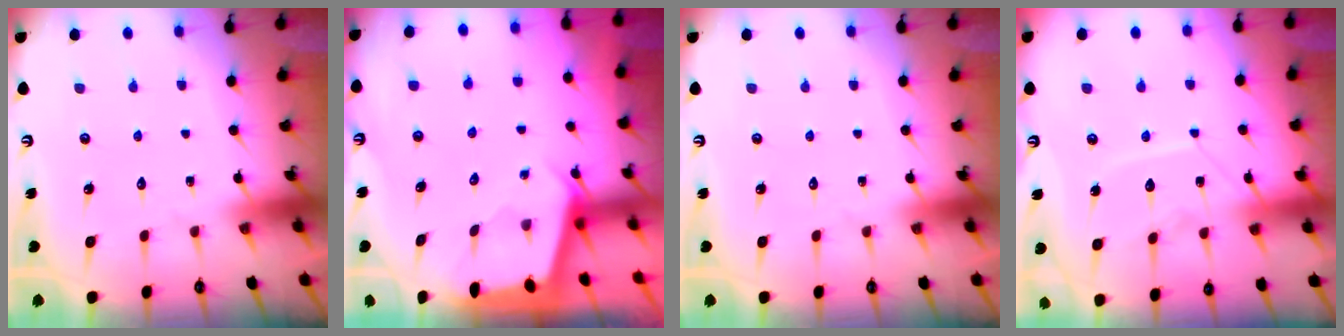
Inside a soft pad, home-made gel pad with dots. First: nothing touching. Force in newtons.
{"total": 2.2, "press": 2.1, "slide": 0.3}
{"total": 0.0}
{"total": 9.4, "press": 9.4, "slide": 0.7}